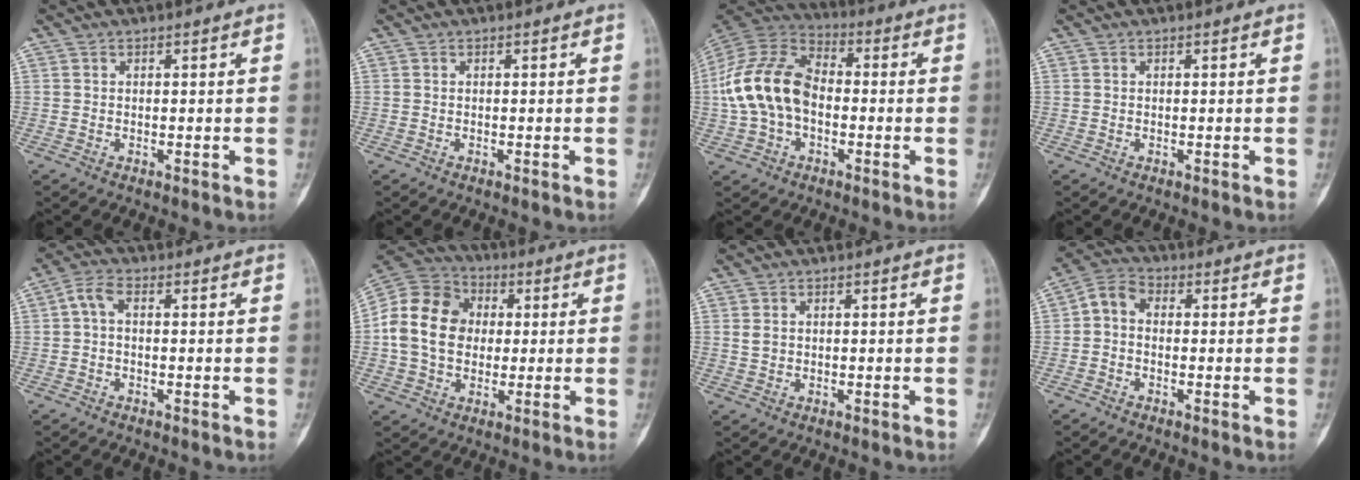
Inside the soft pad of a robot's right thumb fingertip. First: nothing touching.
{"total": 0.0}
{"total": 16.7, "force": [-1.3, 11.2, 12.3], "torque": [-0.236, 0.038, -0.031]}
{"total": 0.0}
{"total": 3.6, "force": [0.1, 1.9, 3.0], "torque": [-0.060, 0.012, -0.006]}
{"total": 15.8, "force": [0.6, 12.5, 9.6], "torque": [-0.169, 0.027, 0.007]}
{"total": 1.4, "force": [0.1, 1.2, 0.7], "torque": [-0.008, 0.003, 0.004]}
{"total": 5.1, "force": [-0.3, 3.7, 3.5], "torque": [-0.054, 0.018, -0.022]}